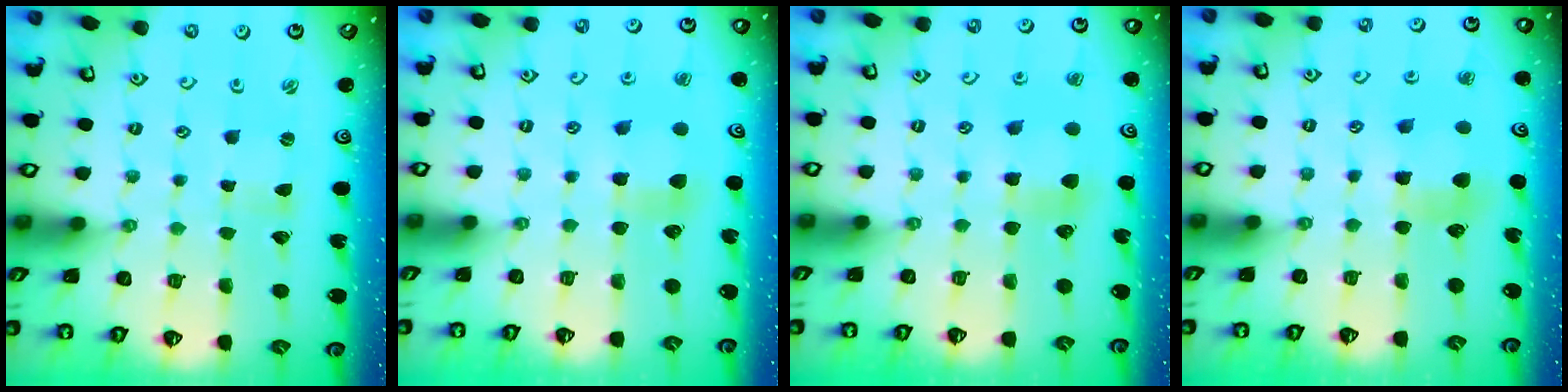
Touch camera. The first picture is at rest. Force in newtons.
{"total": 5.6, "press": 5.6, "slide": 0.0}
{"total": 5.6, "press": 5.6, "slide": 0.0}
{"total": 6.2, "press": 6.1, "slide": 0.5}